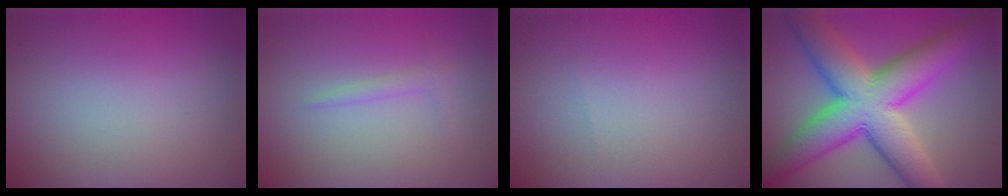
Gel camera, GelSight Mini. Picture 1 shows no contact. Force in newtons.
{"total": 1.0, "press": 1.0, "slide": 0.1}
{"total": 0.0}
{"total": 11.7, "press": 11.7, "slide": 0.6}